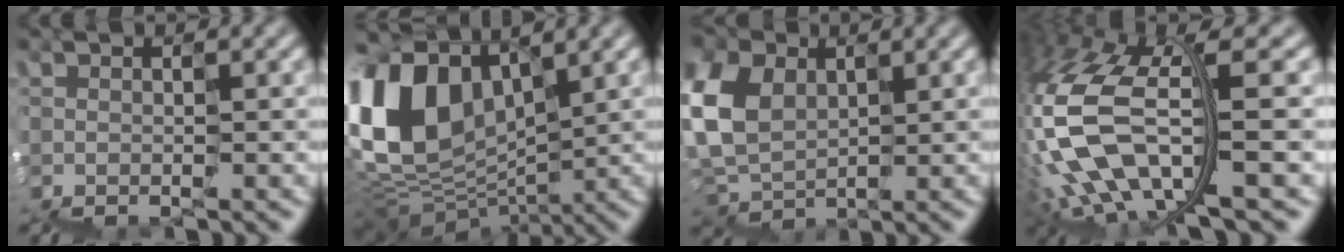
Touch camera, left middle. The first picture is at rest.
{"total": 7.9, "force": [3.6, 5.8, 3.9], "torque": [-0.107, 0.019, 0.065]}
{"total": 4.5, "force": [2.1, 3.9, 1.0], "torque": [-0.065, 0.027, 0.032]}
{"total": 9.7, "force": [-2.3, 4.3, 8.4], "torque": [-0.207, 0.010, -0.043]}